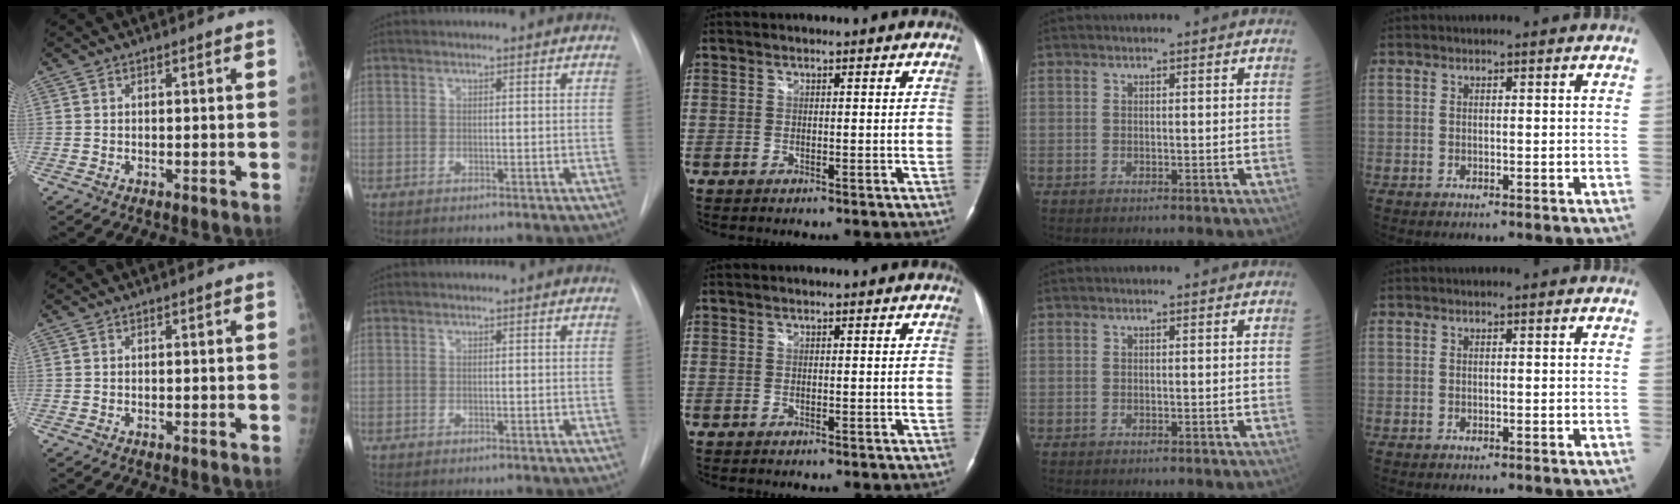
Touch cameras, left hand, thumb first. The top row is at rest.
{}